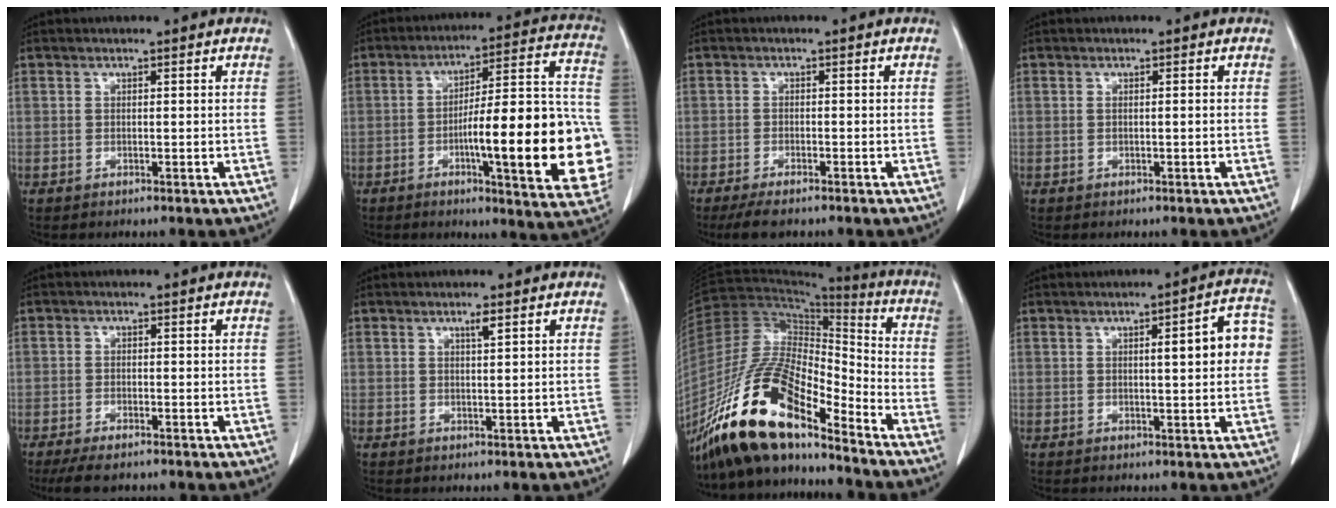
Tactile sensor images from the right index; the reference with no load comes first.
{"total": 22.7, "force": [-5.3, 3.4, 21.8], "torque": [-0.223, 0.026, -0.064]}
{"total": 3.9, "force": [-3.1, 0.9, 2.2], "torque": [-0.042, -0.008, -0.048]}
{"total": 0.7, "force": [0.0, 0.1, 0.7], "torque": [-0.016, 0.000, 0.002]}
{"total": 4.2, "force": [-3.3, 1.1, 2.3], "torque": [-0.040, -0.009, -0.051]}
{"total": 1.4, "force": [0.8, 0.0, 1.1], "torque": [-0.022, -0.002, 0.015]}
{"total": 18.7, "force": [-13.8, 4.6, 11.7], "torque": [-0.231, 0.001, -0.254]}
{"total": 6.8, "force": [0.8, 1.2, 6.6], "torque": [-0.083, 0.019, 0.008]}